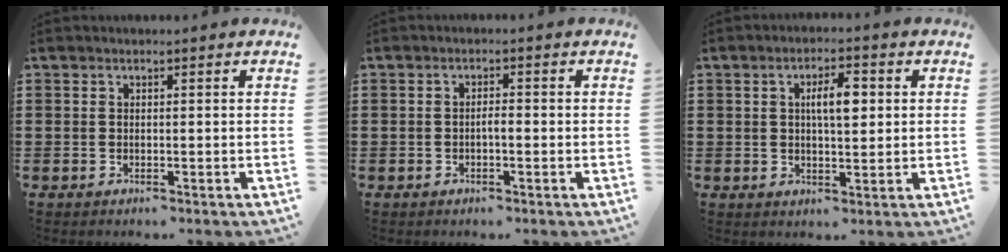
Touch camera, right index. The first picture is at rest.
{"total": 1.5, "force": [-0.4, 0.3, 1.4], "torque": [-0.027, 0.000, -0.008]}
{"total": 5.3, "force": [1.0, 1.7, 4.9], "torque": [-0.089, 0.007, 0.013]}